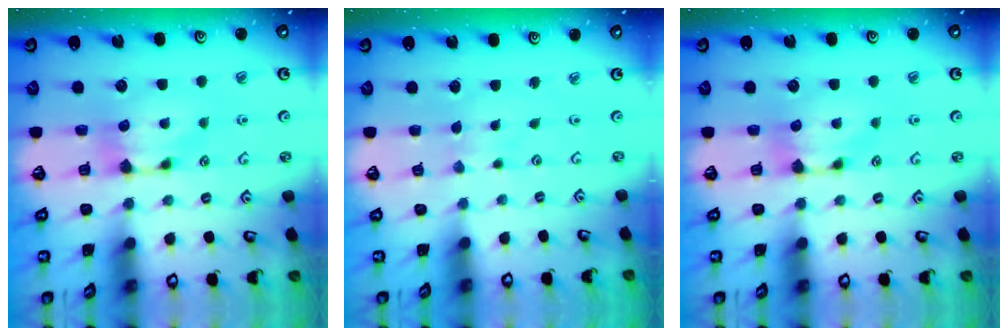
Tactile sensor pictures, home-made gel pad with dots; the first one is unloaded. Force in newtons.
{"total": 2.9, "press": 2.9, "slide": 0.0}
{"total": 0.0}